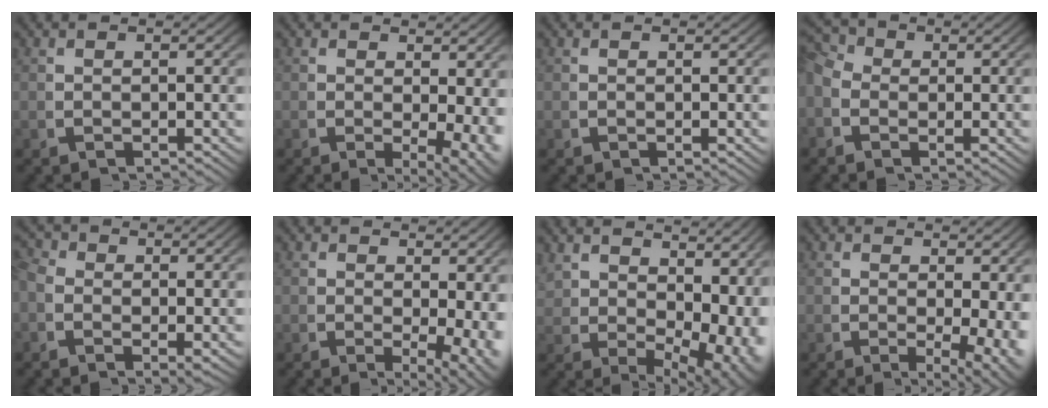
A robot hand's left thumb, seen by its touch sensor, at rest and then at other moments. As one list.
[{"total": 4.3, "force": [0.0, 2.2, 3.7], "torque": [-0.052, -0.025, 0.006]}, {"total": 0.0}, {"total": 3.6, "force": [0.1, 3.0, 2.0], "torque": [-0.051, -0.012, -0.003]}, {"total": 2.9, "force": [0.0, 2.2, 1.9], "torque": [-0.040, -0.011, -0.004]}, {"total": 4.8, "force": [0.2, 2.6, 4.0], "torque": [-0.054, -0.025, 0.009]}, {"total": 7.6, "force": [1.7, 4.1, 6.1], "torque": [-0.095, -0.035, 0.061]}, {"total": 4.9, "force": [0.0, 2.6, 4.1], "torque": [-0.056, -0.024, 0.004]}]